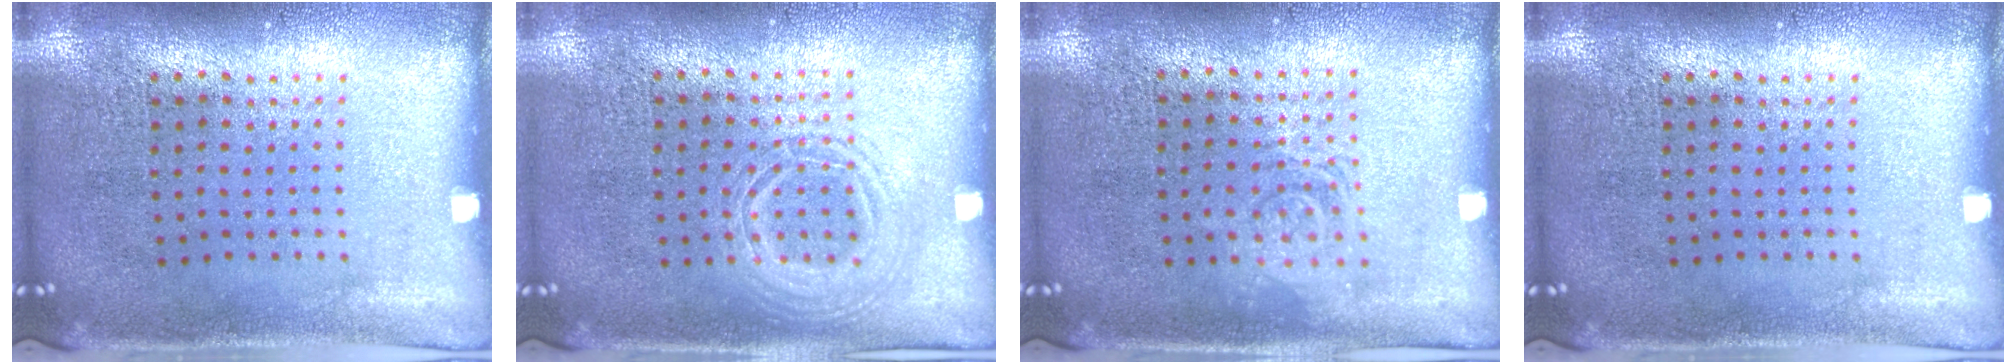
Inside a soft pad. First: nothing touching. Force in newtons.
{"total": 1.1, "press": 1.1, "slide": 0.1}
{"total": 1.1, "press": 1.1, "slide": 0.3}
{"total": 0.0}